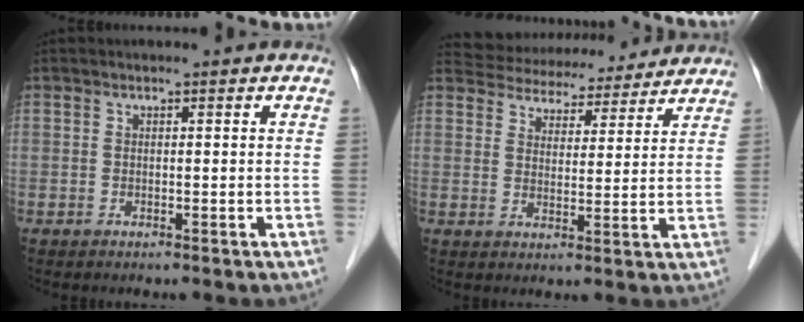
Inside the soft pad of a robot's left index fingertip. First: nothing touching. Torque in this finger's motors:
{"motor_torque": [-0.18, -0.96, 0.05, -0.03]}